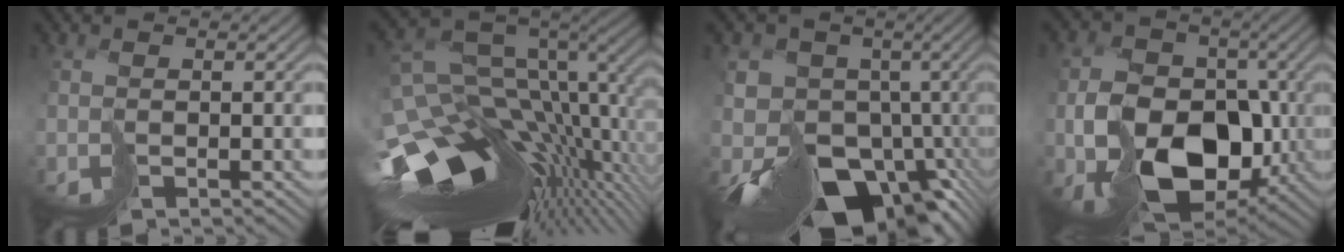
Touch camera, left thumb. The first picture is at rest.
{"total": 16.7, "force": [-5.4, 8.9, 13.1], "torque": [-0.253, -0.032, -0.057]}
{"total": 14.0, "force": [-5.4, 10.6, 7.4], "torque": [-0.123, -0.006, -0.081]}
{"total": 12.3, "force": [-3.3, 8.8, 7.9], "torque": [-0.119, -0.015, -0.060]}